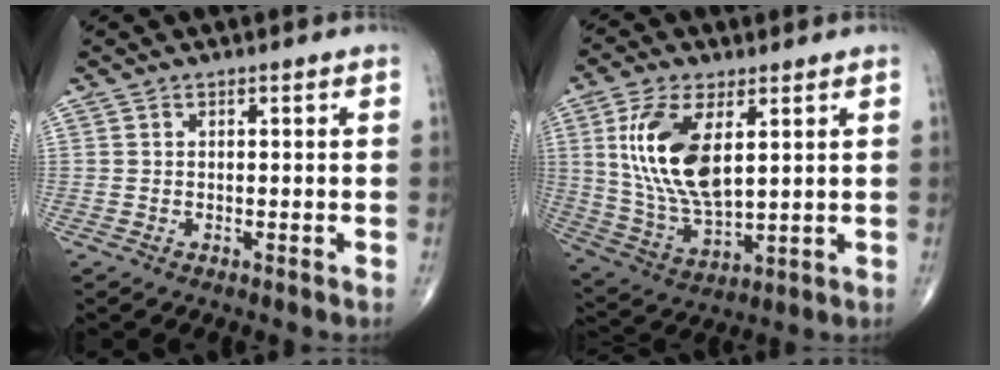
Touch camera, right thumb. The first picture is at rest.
{"total": 15.9, "force": [4.3, 7.6, 13.3], "torque": [-0.263, -0.019, 0.093]}